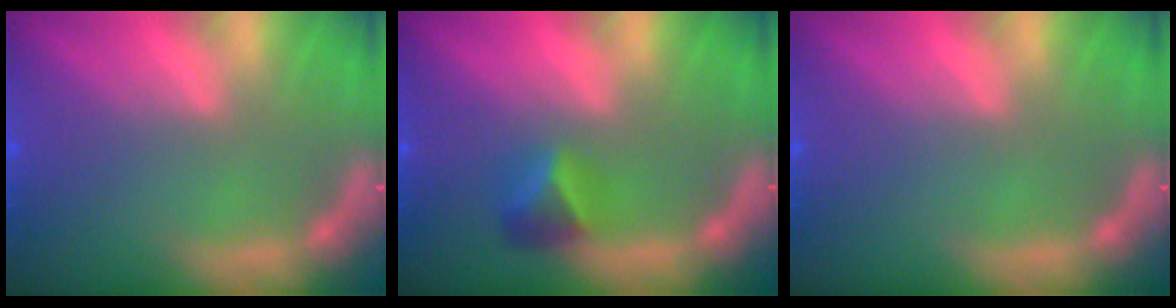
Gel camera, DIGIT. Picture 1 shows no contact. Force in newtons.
{"total": 2.4}
{"total": 0.0}